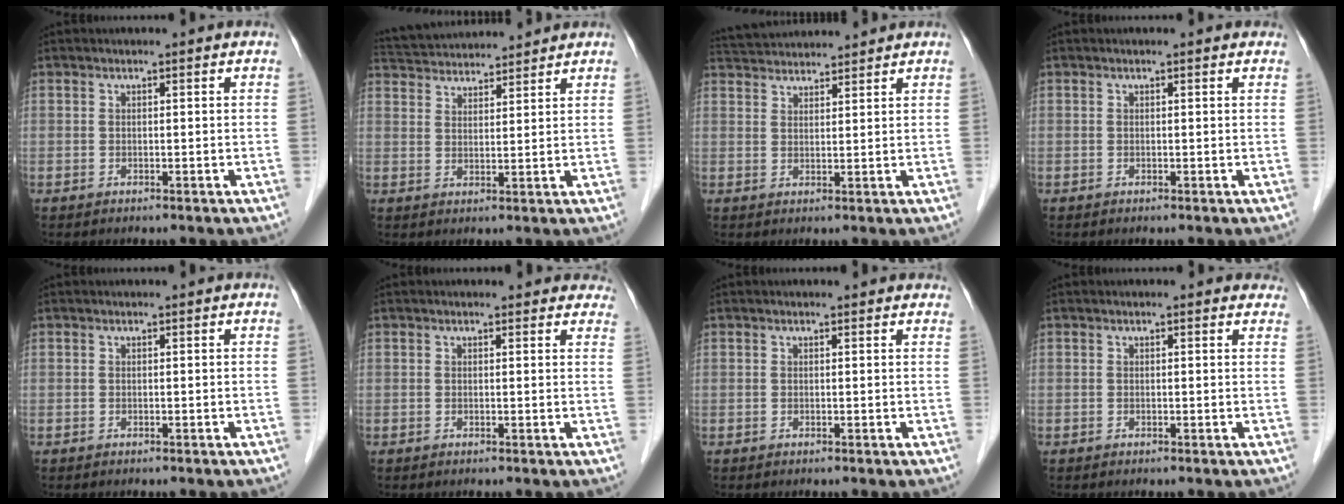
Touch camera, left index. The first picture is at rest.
{"total": 11.2, "force": [10.7, 1.6, 2.7], "torque": [-0.056, 0.040, 0.173]}
{"total": 8.0, "force": [7.8, 0.8, 1.8], "torque": [-0.039, 0.039, 0.128]}
{"total": 0.5, "force": [0.3, 0.3, 0.2], "torque": [-0.005, 0.006, 0.000]}
{"total": 0.0}
{"total": 6.2, "force": [5.6, 2.0, 1.5], "torque": [0.008, 0.003, 0.041]}
{"total": 2.4, "force": [2.1, 0.7, 0.9], "torque": [-0.012, 0.012, 0.014]}
{"total": 2.0, "force": [1.6, 1.0, 0.6], "torque": [0.001, 0.003, 0.003]}